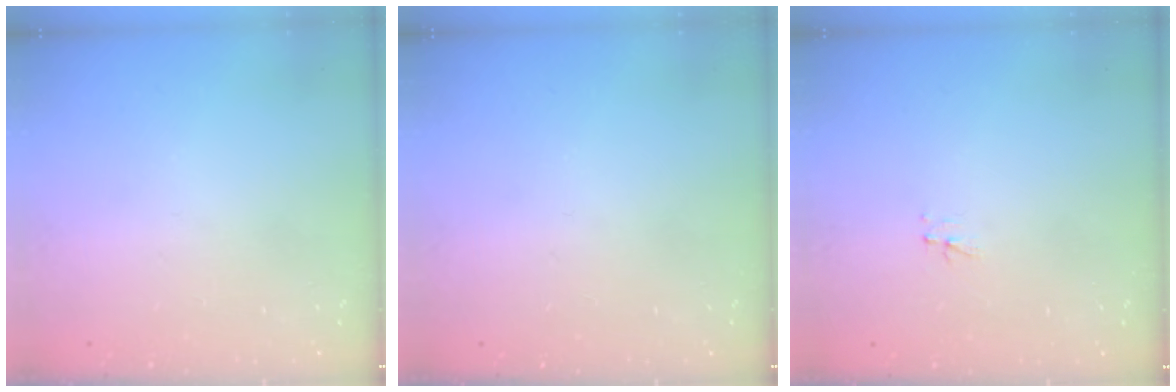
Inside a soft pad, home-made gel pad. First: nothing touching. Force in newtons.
{"total": 0.0}
{"total": 3.0, "press": 3.0, "slide": 0.3}